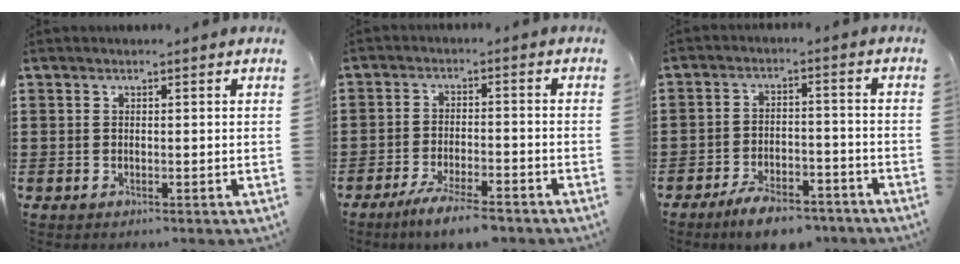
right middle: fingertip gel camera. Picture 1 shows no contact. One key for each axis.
{"total": 5.6, "fx": -4.8, "fy": 0.4, "fz": 2.8, "tx": -0.066, "ty": -0.011, "tz": -0.093}
{"total": 6.4, "fx": -5.7, "fy": 1.3, "fz": 2.7, "tx": -0.053, "ty": 0.002, "tz": -0.107}